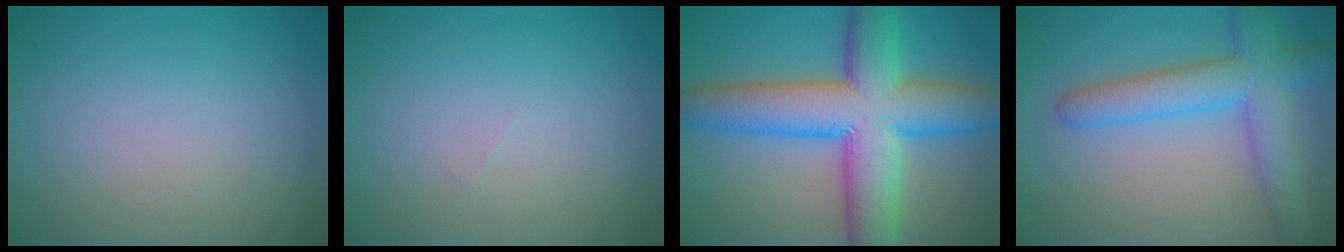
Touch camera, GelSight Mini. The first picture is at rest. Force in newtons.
{"total": 0.0}
{"total": 12.0, "press": 12.0, "slide": 0.3}
{"total": 6.2, "press": 6.2, "slide": 0.3}